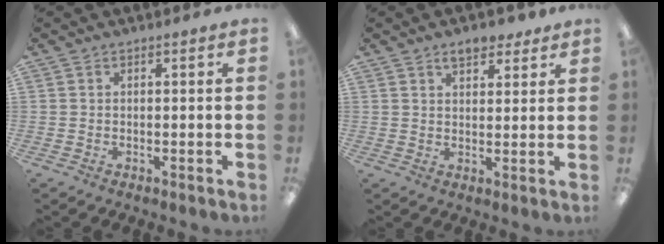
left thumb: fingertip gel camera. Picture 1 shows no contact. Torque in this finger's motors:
{"motor_torque": [1.47, 0.55, 0.92, -1.00, 0.09]}